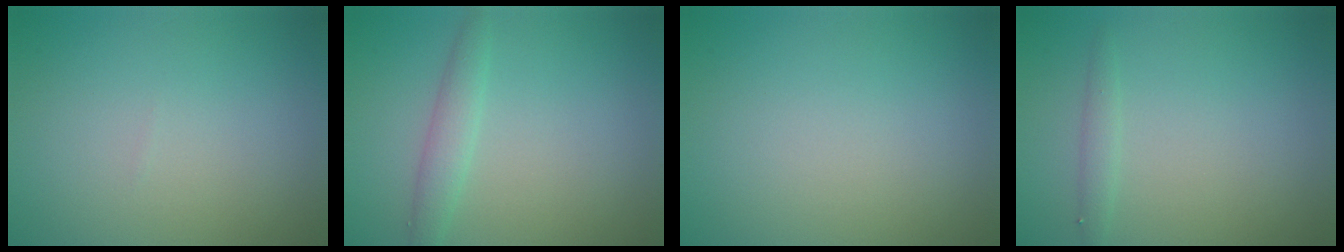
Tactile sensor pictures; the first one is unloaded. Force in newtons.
{"total": 1.9, "press": 1.9, "slide": 0.0}
{"total": 0.0}
{"total": 1.0, "press": 1.0, "slide": 0.1}